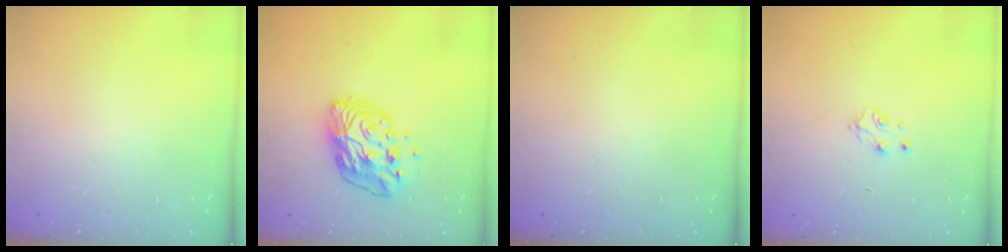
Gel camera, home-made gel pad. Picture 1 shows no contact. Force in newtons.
{"total": 11.4, "press": 11.3, "slide": 0.9}
{"total": 0.0}
{"total": 4.4, "press": 4.4, "slide": 0.7}